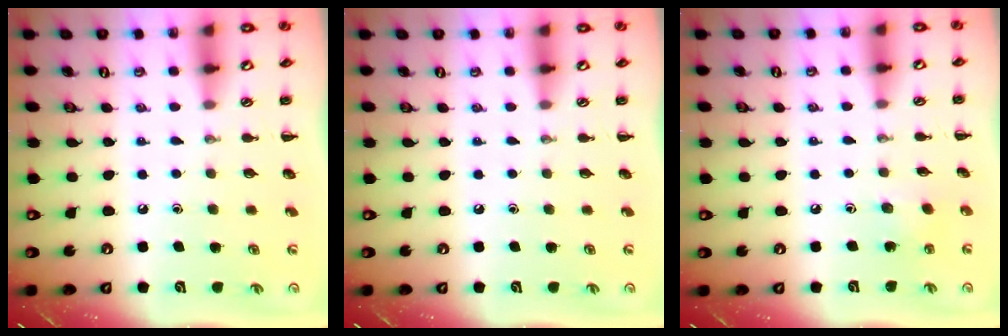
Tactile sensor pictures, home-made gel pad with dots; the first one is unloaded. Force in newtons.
{"total": 0.0}
{"total": 2.5, "press": 2.4, "slide": 0.7}